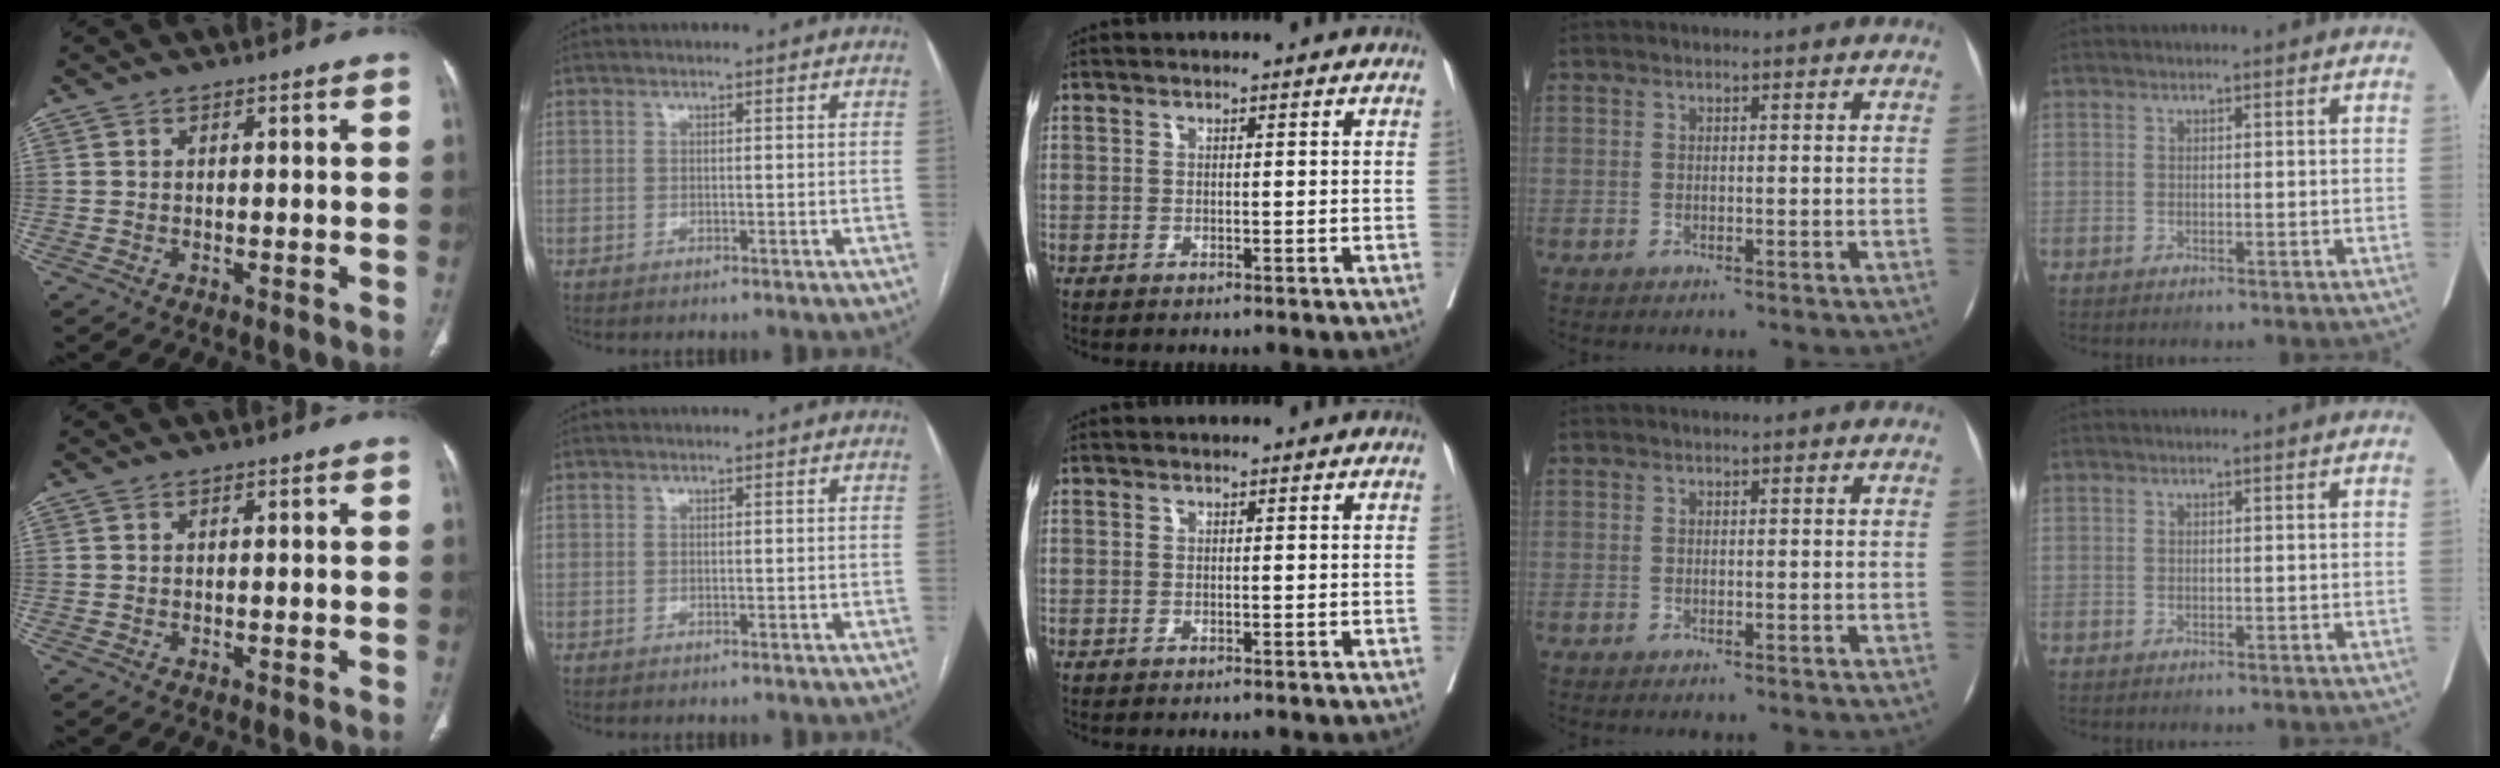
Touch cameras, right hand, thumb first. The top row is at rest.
{}